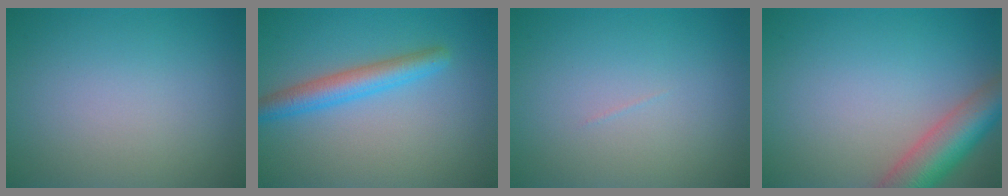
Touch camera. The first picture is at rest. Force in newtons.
{"total": 3.6, "press": 3.6, "slide": 0.0}
{"total": 0.0}
{"total": 6.2, "press": 6.2, "slide": 0.4}